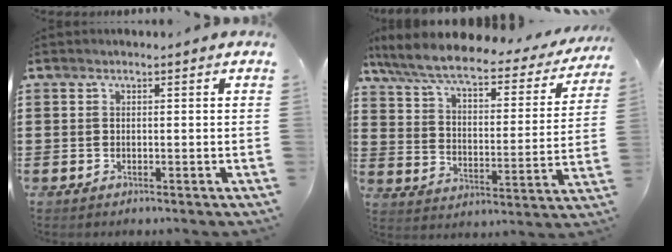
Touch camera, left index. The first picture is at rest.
{"total": 7.4, "force": [6.1, 1.0, 4.0], "torque": [-0.102, -0.035, 0.102]}